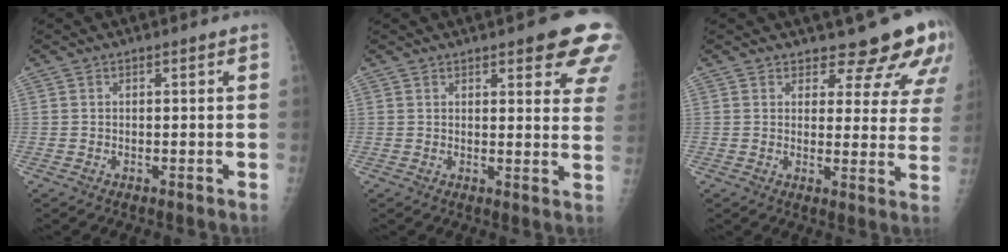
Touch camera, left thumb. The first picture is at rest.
{"total": 11.6, "force": [7.0, 3.3, 8.6], "torque": [-0.072, -0.029, 0.074]}
{"total": 10.8, "force": [9.4, 3.9, 3.6], "torque": [-0.003, -0.067, 0.097]}